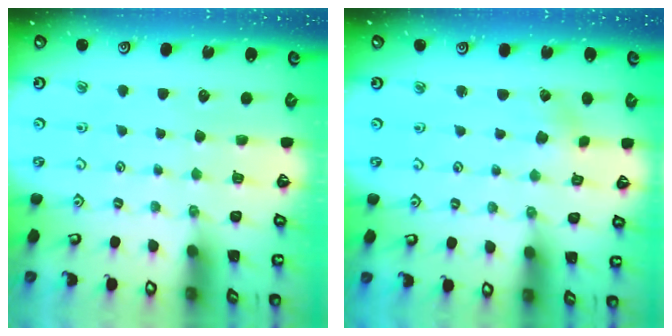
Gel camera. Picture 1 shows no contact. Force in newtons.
{"total": 0.6, "press": 0.6, "slide": 0.1}